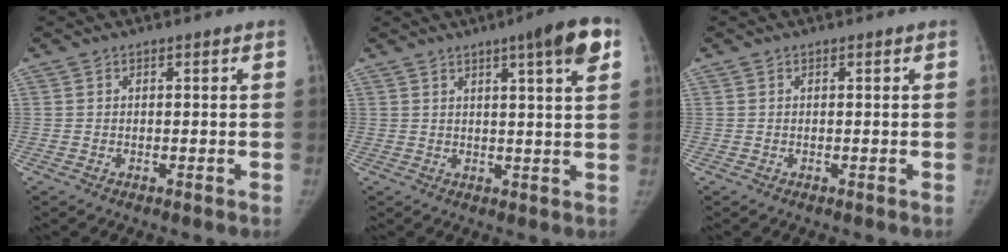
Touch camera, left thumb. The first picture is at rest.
{"total": 8.7, "force": [4.2, 0.9, 7.6], "torque": [-0.096, -0.010, 0.053]}
{"total": 0.0}